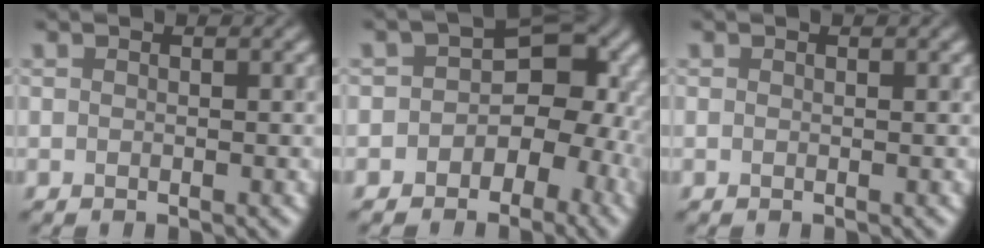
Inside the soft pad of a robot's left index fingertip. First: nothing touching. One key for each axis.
{"total": 7.4, "fx": -1.6, "fy": 5.8, "fz": 4.3, "tx": 0.037, "ty": 0.016, "tz": -0.050}
{"total": 0.0}